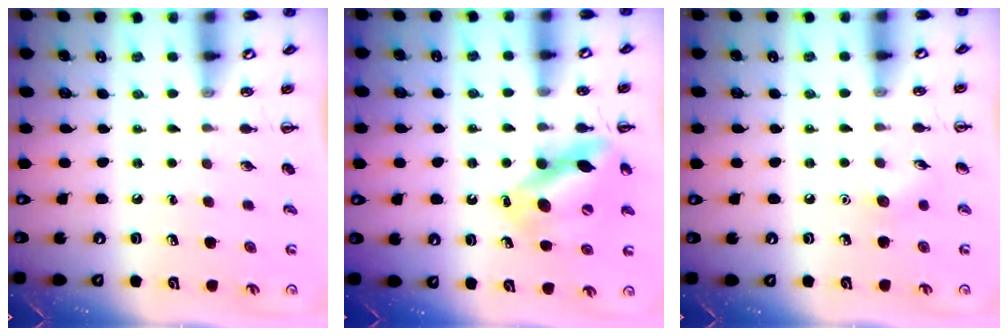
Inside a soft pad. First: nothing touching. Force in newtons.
{"total": 13.3, "press": 12.9, "slide": 3.2}
{"total": 5.6, "press": 5.4, "slide": 1.6}